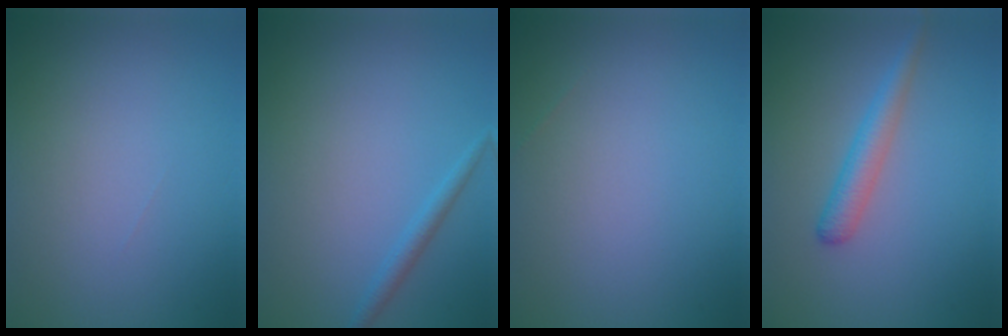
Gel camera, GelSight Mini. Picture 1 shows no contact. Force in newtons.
{"total": 1.3, "press": 1.3, "slide": 0.1}
{"total": 0.0}
{"total": 2.4, "press": 2.3, "slide": 0.1}